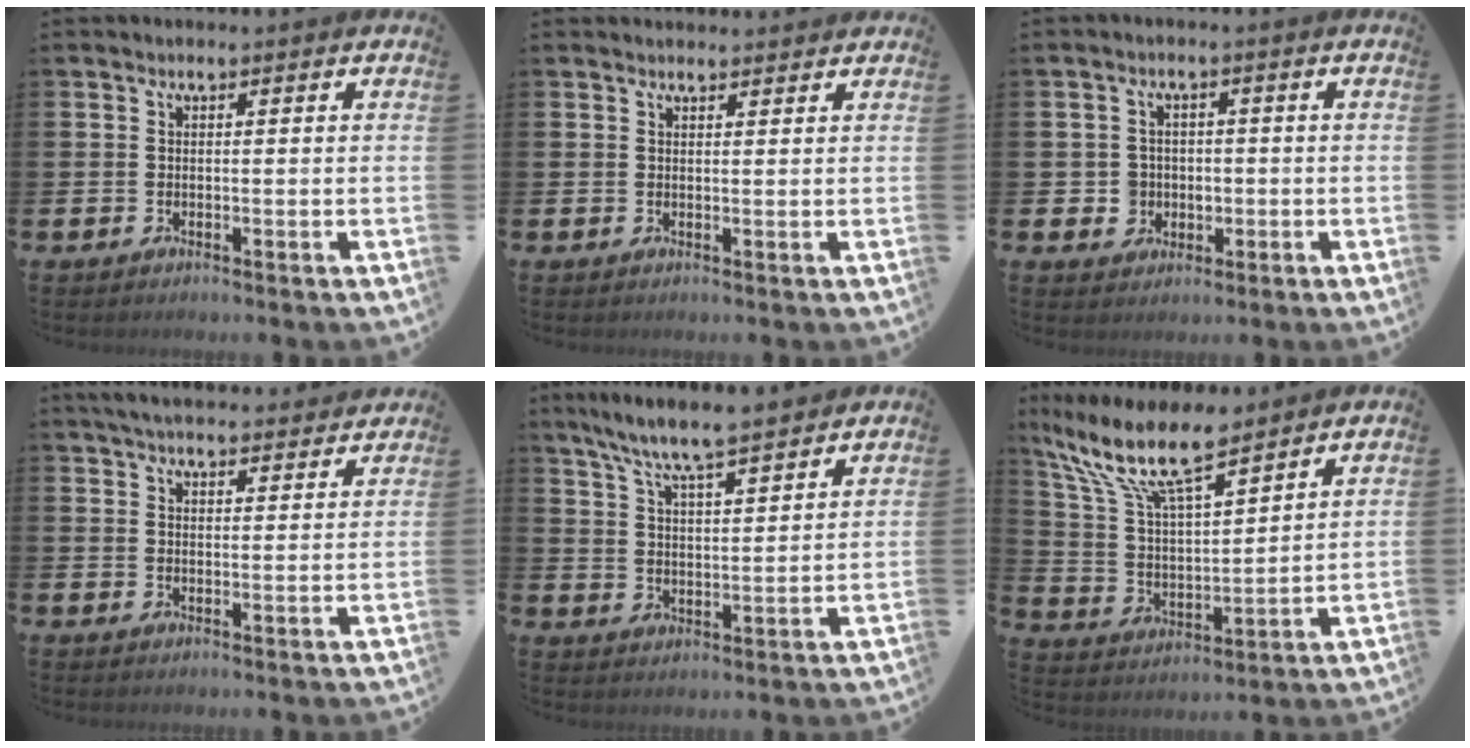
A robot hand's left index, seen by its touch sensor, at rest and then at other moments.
{"total": 1.4, "force": [1.4, 0.2, -0.1], "torque": [0.008, -0.005, 0.025]}
{"total": 3.1, "force": [-0.3, 3.1, 0.3], "torque": [-0.015, 0.007, -0.013]}
{"total": 4.8, "force": [4.7, 0.6, 0.9], "torque": [-0.028, -0.025, 0.085]}
{"total": 7.7, "force": [7.3, 0.2, 2.5], "torque": [-0.077, -0.040, 0.130]}
{"total": 11.4, "force": [9.4, 2.4, 6.0], "torque": [-0.156, -0.045, 0.164]}